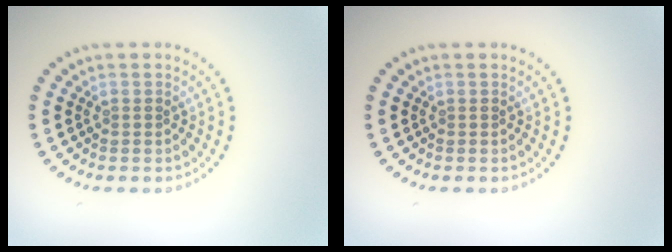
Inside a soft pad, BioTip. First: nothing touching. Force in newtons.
{"total": 0.0}